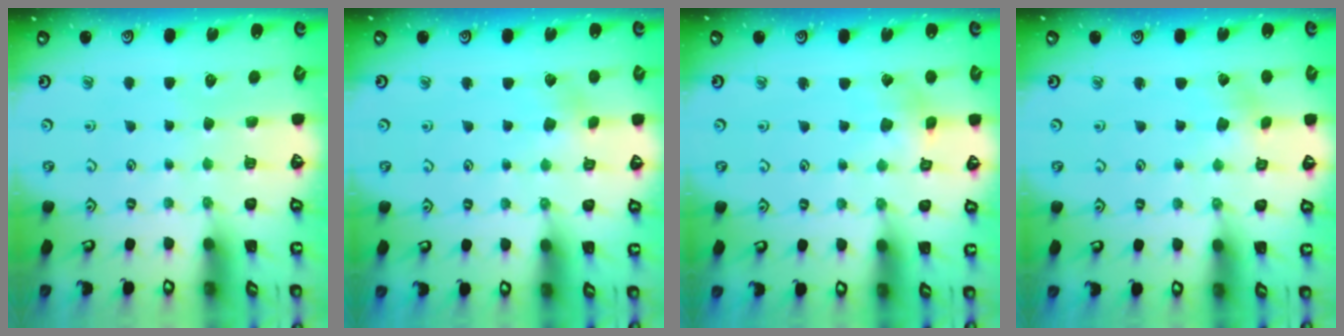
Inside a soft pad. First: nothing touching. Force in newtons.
{"total": 3.2, "press": 3.1, "slide": 0.5}
{"total": 2.5, "press": 2.5, "slide": 0.3}
{"total": 1.9, "press": 1.9, "slide": 0.2}